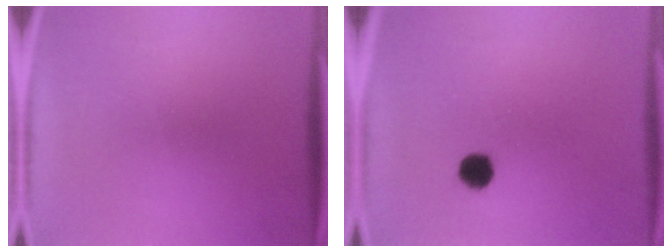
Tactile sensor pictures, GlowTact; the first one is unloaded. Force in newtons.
{"total": 4.0}